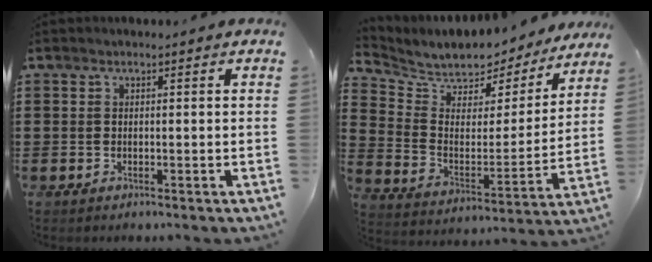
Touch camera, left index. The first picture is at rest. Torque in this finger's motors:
{"motor_torque": [2.14, 0.00, -0.08, -0.08]}